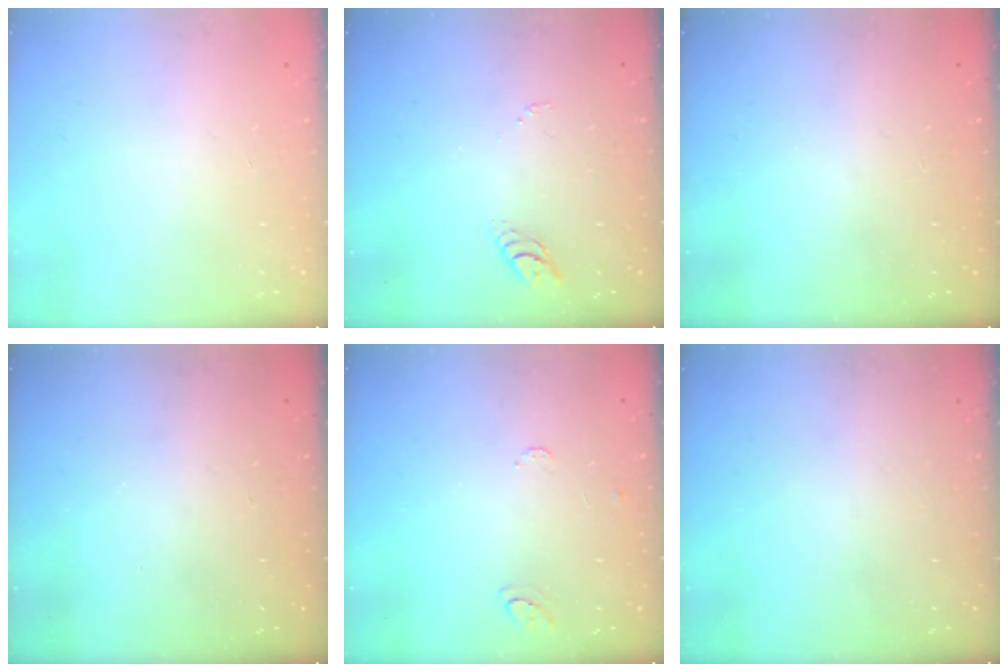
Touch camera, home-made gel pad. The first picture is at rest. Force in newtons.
{"total": 4.1, "press": 4.0, "slide": 0.4}
{"total": 0.0}
{"total": 0.0}
{"total": 6.3, "press": 6.3, "slide": 0.6}
{"total": 0.0}